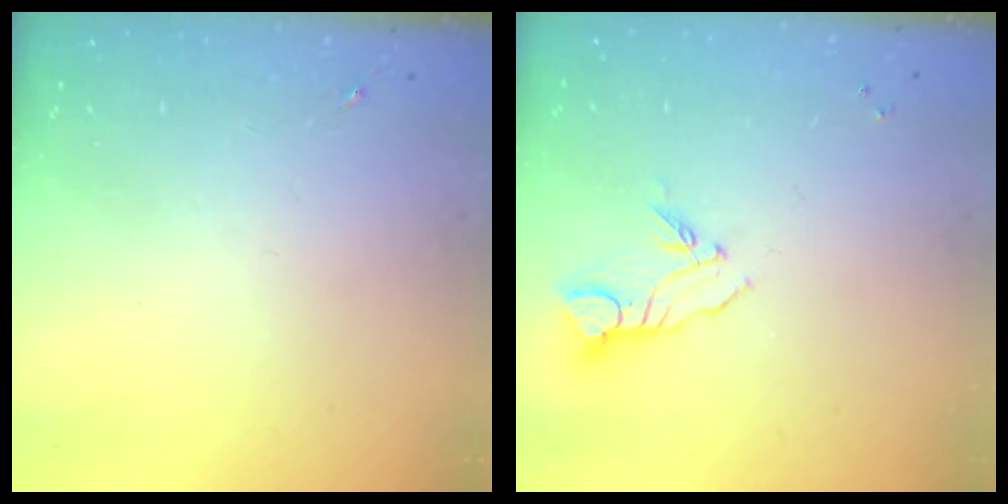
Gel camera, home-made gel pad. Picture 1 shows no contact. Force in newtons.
{"total": 6.1, "press": 6.1, "slide": 0.5}